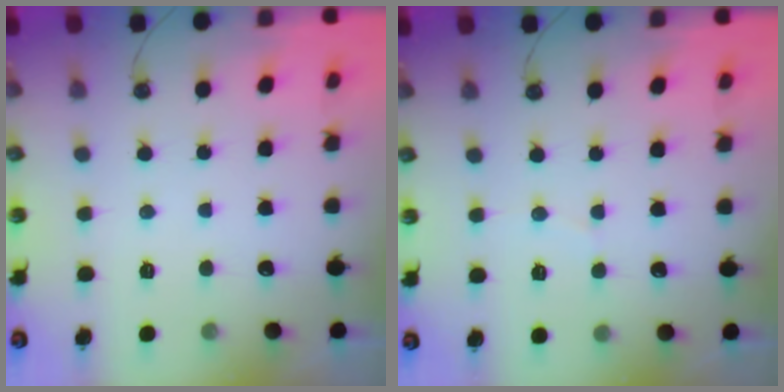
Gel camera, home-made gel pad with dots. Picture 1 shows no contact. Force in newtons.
{"total": 3.0, "press": 3.0, "slide": 0.3}